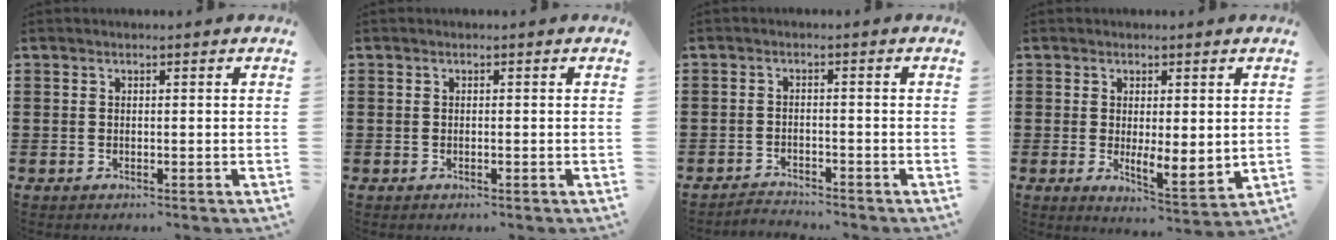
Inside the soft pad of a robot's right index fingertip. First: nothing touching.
{"total": 0.0}
{"total": 2.2, "force": [-2.2, 0.2, 0.0], "torque": [-0.007, 0.001, -0.047]}
{"total": 3.5, "force": [0.7, 1.4, 3.1], "torque": [-0.060, 0.004, 0.014]}